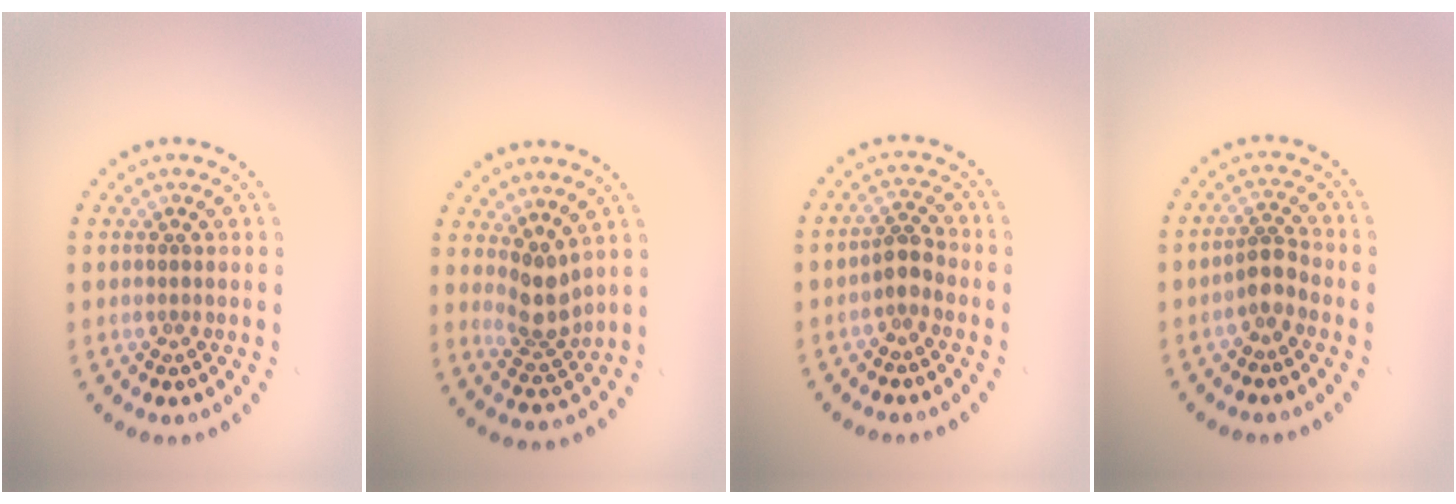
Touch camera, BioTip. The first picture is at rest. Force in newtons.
{"total": 2.9, "press": 2.3, "slide": 1.8}
{"total": 1.8, "press": 1.6, "slide": 0.8}
{"total": 2.1, "press": 1.7, "slide": 1.2}